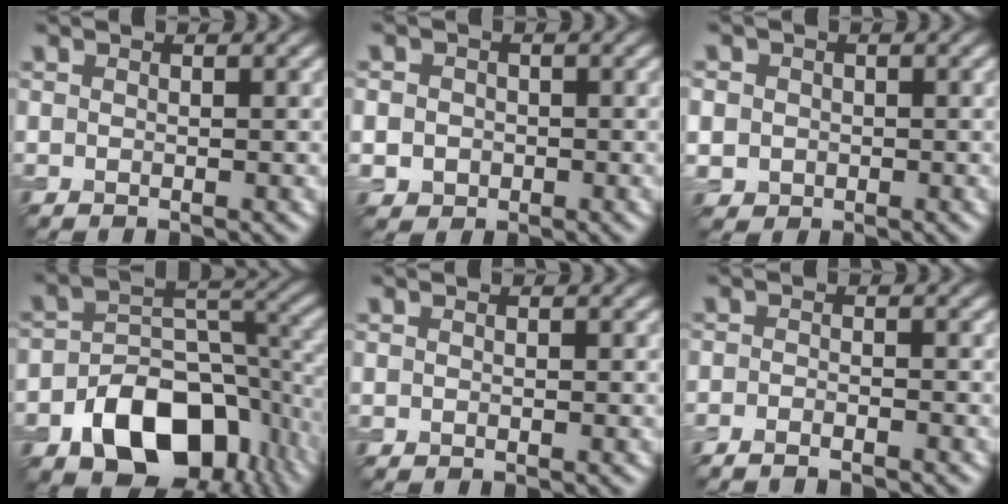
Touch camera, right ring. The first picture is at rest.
{"total": 2.8, "force": [-0.3, 2.6, 0.9], "torque": [-0.006, 0.003, -0.016]}
{"total": 3.3, "force": [0.1, 3.2, 1.1], "torque": [-0.019, 0.012, -0.010]}
{"total": 11.9, "force": [-5.7, 7.5, 7.3], "torque": [-0.117, -0.010, -0.094]}
{"total": 0.0}
{"total": 2.0, "force": [-1.7, 0.3, 1.0], "torque": [-0.015, 0.001, -0.031]}